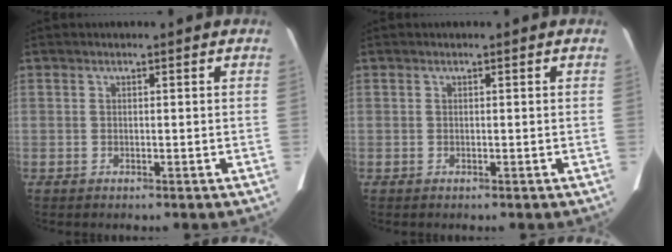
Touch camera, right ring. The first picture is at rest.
{"total": 0.0}